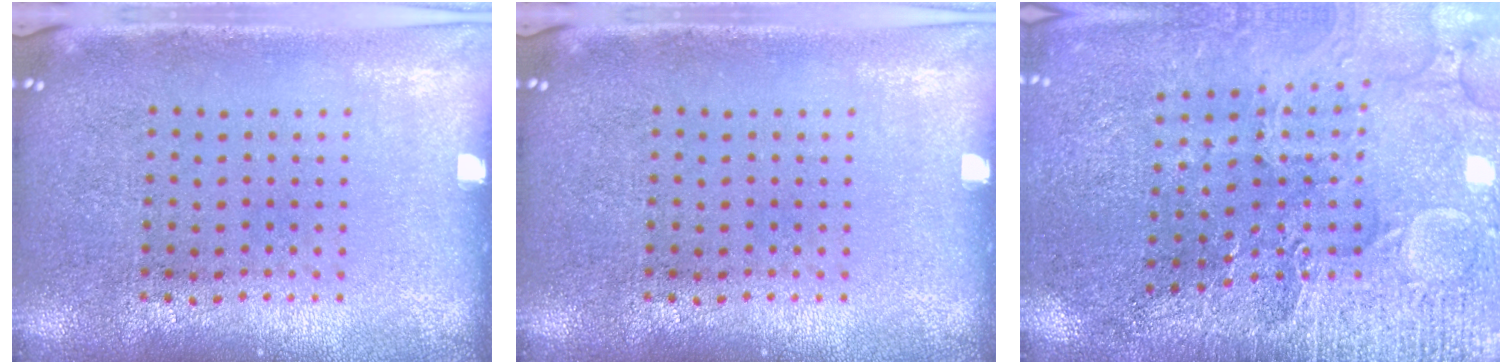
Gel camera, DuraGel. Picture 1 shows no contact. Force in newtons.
{"total": 0.0}
{"total": 3.4, "press": 3.4, "slide": 0.4}